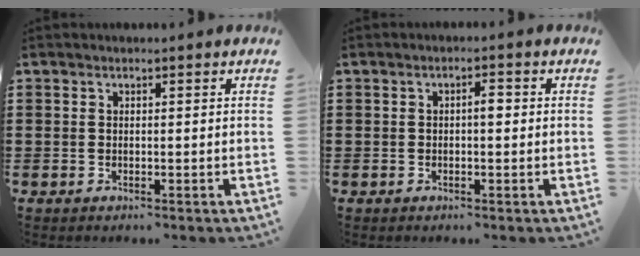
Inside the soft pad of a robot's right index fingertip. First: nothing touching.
{"total": 1.8, "force": [-0.1, 0.6, 1.7], "torque": [-0.031, 0.002, -0.003]}